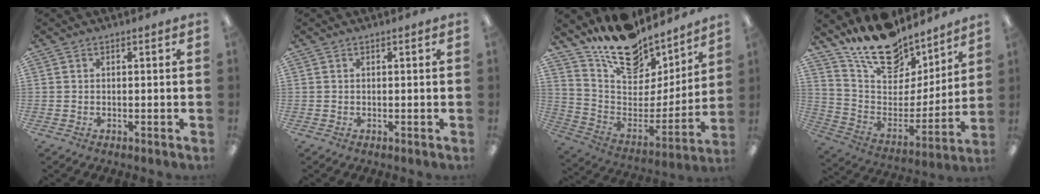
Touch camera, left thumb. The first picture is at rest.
{"total": 0.0}
{"total": 17.4, "force": [14.5, 8.1, 5.3], "torque": [-0.100, -0.118, 0.260]}
{"total": 19.4, "force": [15.9, 9.0, 6.6], "torque": [-0.123, -0.118, 0.285]}